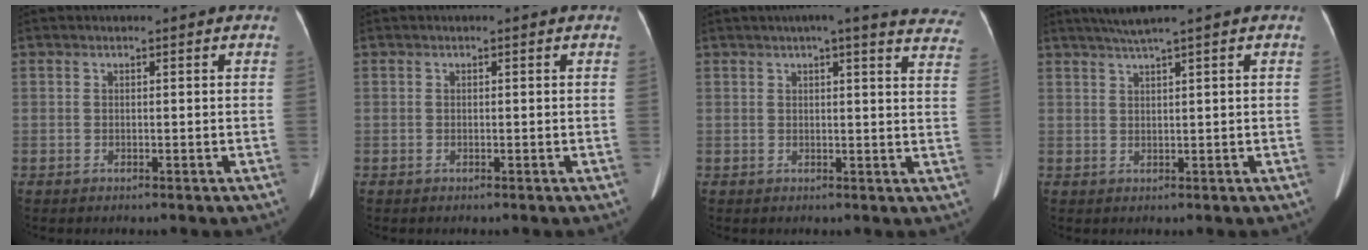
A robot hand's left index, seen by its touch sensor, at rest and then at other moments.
{"total": 0.0}
{"total": 17.8, "force": [15.5, 2.5, 8.6], "torque": [-0.093, -0.015, 0.157]}
{"total": 3.2, "force": [2.3, -1.0, 1.8], "torque": [-0.039, 0.003, 0.049]}